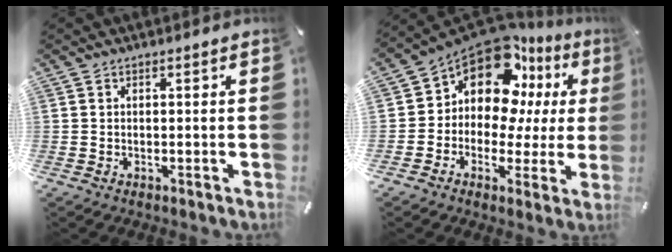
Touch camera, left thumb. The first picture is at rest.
{"total": 14.3, "force": [7.9, 8.8, 8.1], "torque": [-0.159, -0.073, 0.137]}